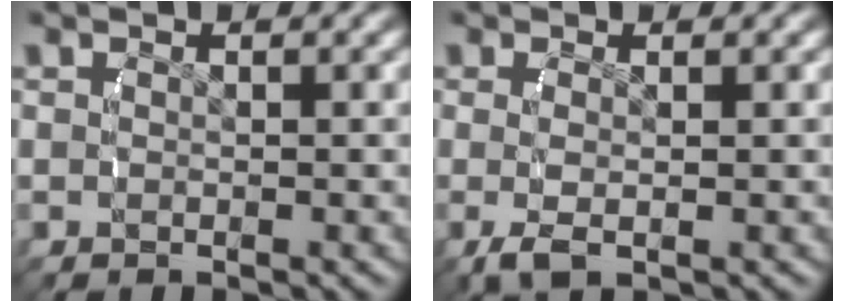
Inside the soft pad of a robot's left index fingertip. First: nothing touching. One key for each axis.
{"total": 2.1, "fx": -0.6, "fy": 0.5, "fz": 1.9, "tx": -0.055, "ty": -0.016, "tz": 0.002}